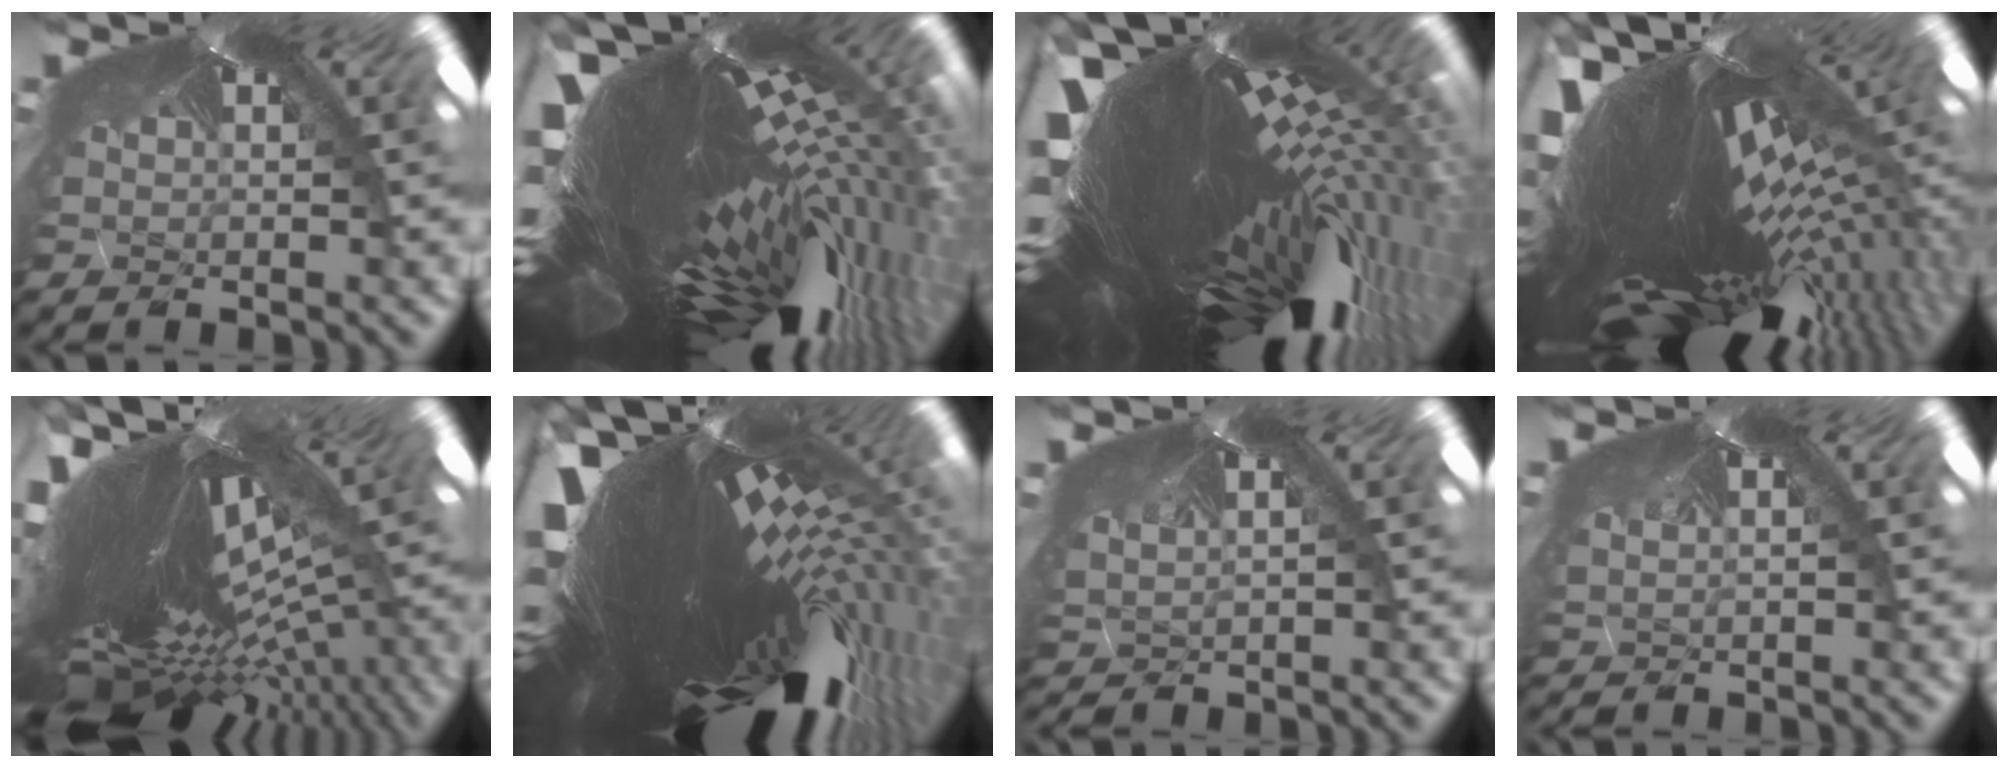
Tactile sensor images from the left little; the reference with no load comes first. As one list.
[{"total": 6.7, "force": [-5.6, -1.1, 3.4], "torque": [-0.078, -0.094, -0.057]}, {"total": 5.8, "force": [-4.9, -0.8, 3.0], "torque": [-0.090, -0.094, -0.048]}, {"total": 6.8, "force": [-5.8, -1.9, 3.0], "torque": [-0.054, -0.102, -0.075]}, {"total": 7.7, "force": [-7.1, -1.0, 2.9], "torque": [-0.041, -0.109, -0.084]}, {"total": 6.7, "force": [-5.5, 0.2, 3.9], "torque": [-0.094, -0.099, -0.069]}, {"total": 1.9, "force": [-1.2, -1.2, -0.8], "torque": [0.001, -0.016, -0.002]}, {"total": 1.3, "force": [-0.4, -0.9, -0.9], "torque": [0.009, -0.008, 0.003]}]